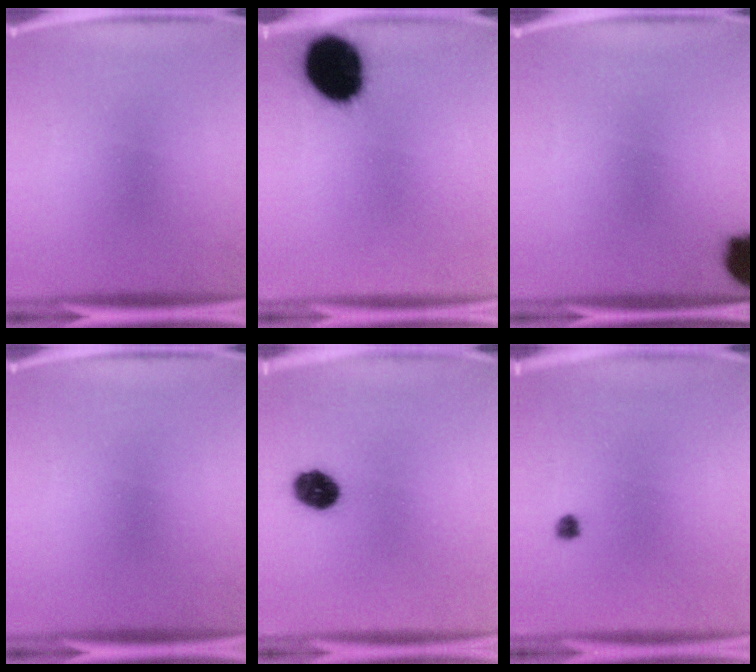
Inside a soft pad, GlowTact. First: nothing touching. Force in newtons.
{"total": 17.8}
{"total": 11.1}
{"total": 0.0}
{"total": 7.1}
{"total": 1.2}